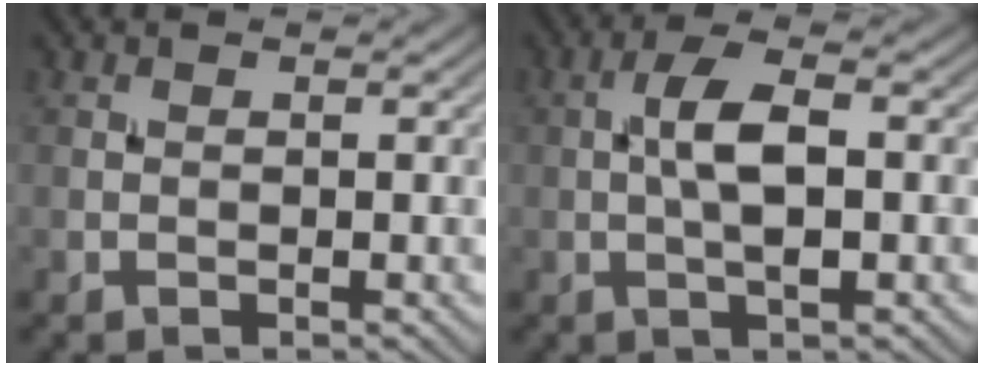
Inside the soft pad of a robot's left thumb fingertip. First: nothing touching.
{"total": 5.3, "force": [0.1, 1.8, 5.0], "torque": [-0.104, 0.011, -0.002]}